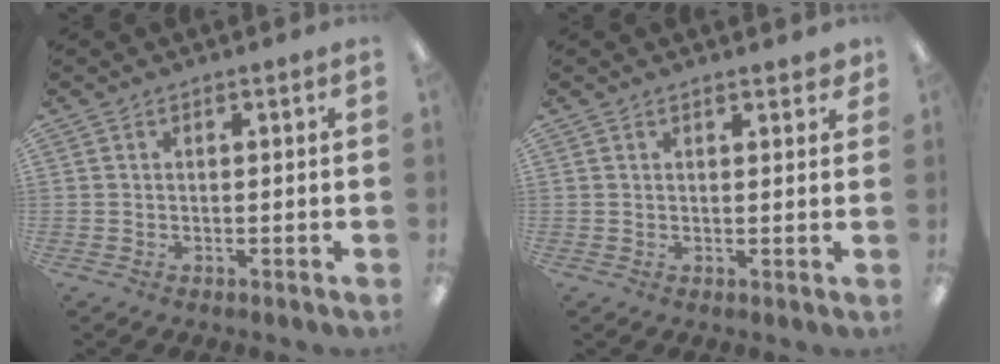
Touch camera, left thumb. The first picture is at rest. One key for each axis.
{"total": 1.8, "fx": 1.5, "fy": 0.6, "fz": 0.8, "tx": -0.002, "ty": -0.006, "tz": 0.024}